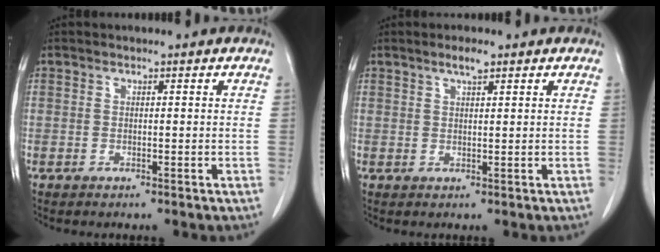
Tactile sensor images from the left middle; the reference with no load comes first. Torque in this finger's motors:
{"motor_torque": [0.40, -0.35, -0.01, 0.03]}